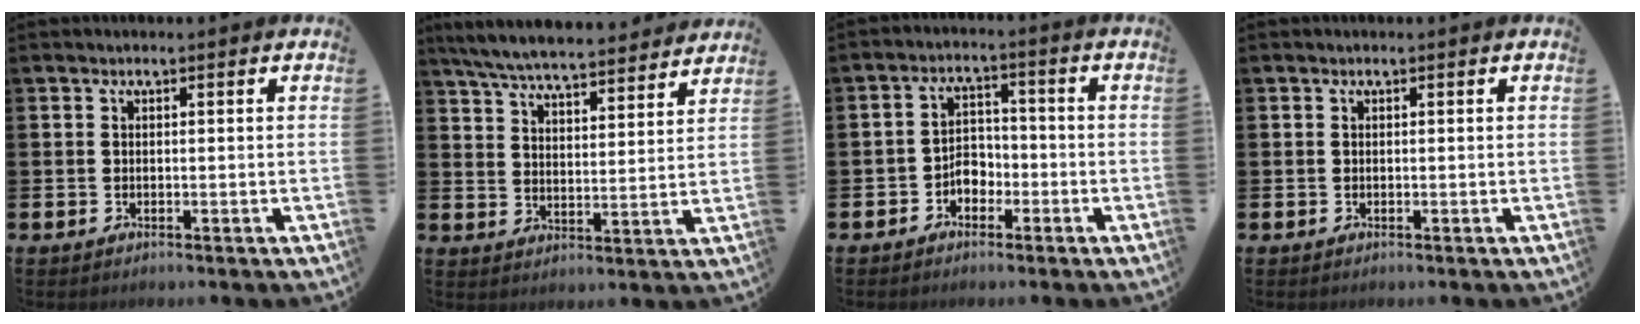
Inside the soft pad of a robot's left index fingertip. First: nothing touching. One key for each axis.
{"total": 6.9, "fx": 6.7, "fy": 0.5, "fz": 1.7, "tx": -0.061, "ty": -0.045, "tz": 0.119}
{"total": 3.3, "fx": -1.9, "fy": 2.3, "fz": 1.2, "tx": -0.026, "ty": 0.007, "tz": -0.044}
{"total": 0.0}